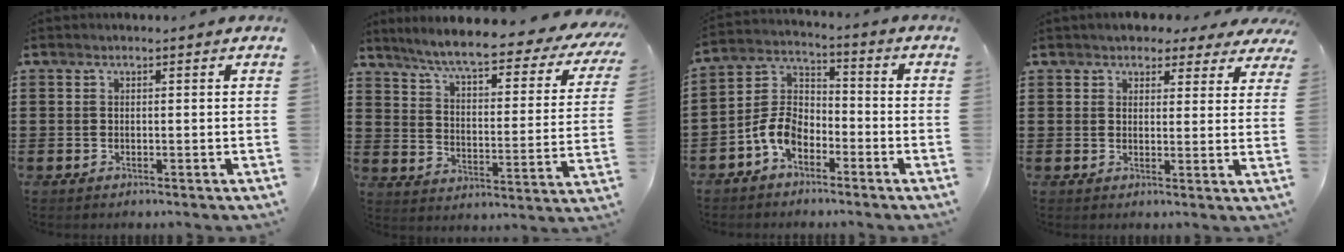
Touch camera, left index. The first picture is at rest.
{"total": 7.0, "force": [5.7, 0.0, 3.9], "torque": [-0.100, -0.040, 0.091]}
{"total": 7.2, "force": [-4.2, 4.2, 4.0], "torque": [-0.116, 0.003, -0.091]}
{"total": 3.6, "force": [3.2, 1.3, 0.8], "torque": [-0.021, -0.004, 0.057]}